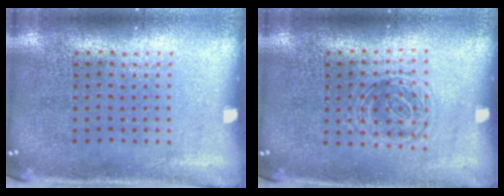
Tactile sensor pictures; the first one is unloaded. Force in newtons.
{"total": 1.3, "press": 1.0, "slide": 0.8}